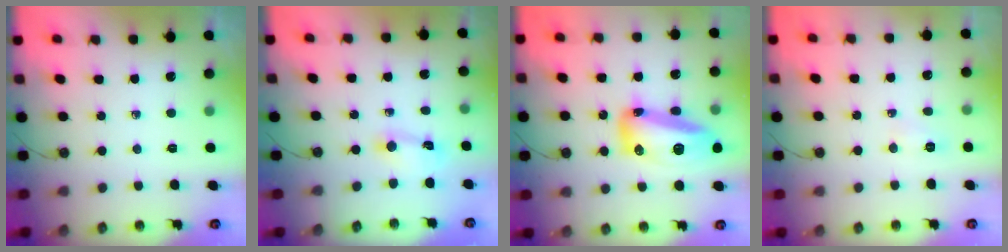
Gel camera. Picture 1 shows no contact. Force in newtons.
{"total": 2.2, "press": 2.2, "slide": 0.3}
{"total": 17.0, "press": 16.9, "slide": 1.8}
{"total": 11.5, "press": 5.4, "slide": 10.1}